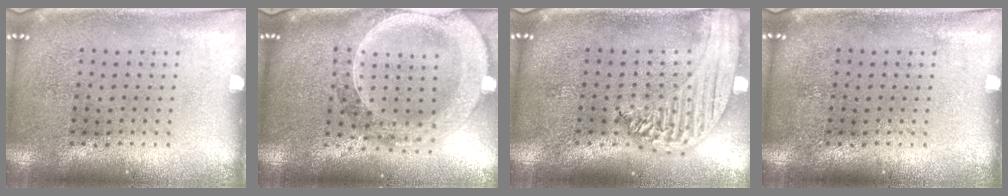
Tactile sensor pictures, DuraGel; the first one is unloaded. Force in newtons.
{"total": 2.7, "press": 2.4, "slide": 1.4}
{"total": 2.0, "press": 1.9, "slide": 0.7}
{"total": 0.0}